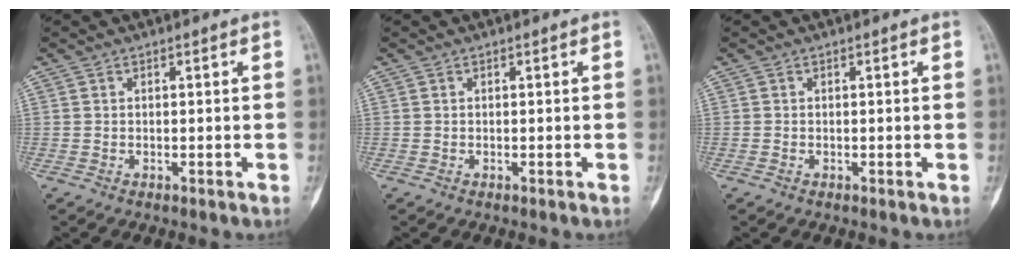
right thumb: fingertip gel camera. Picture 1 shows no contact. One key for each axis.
{"total": 0.0}
{"total": 0.0}